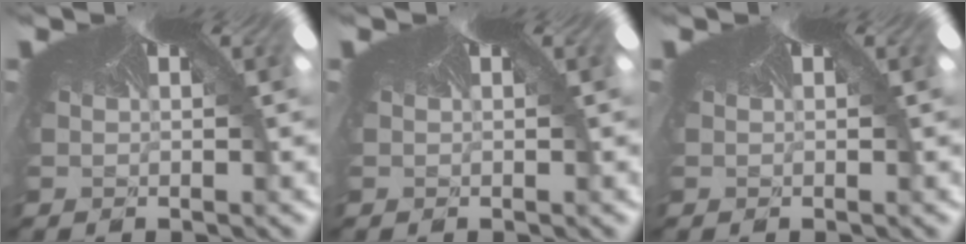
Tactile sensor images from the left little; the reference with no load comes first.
{"total": 0.0}
{"total": 0.0}